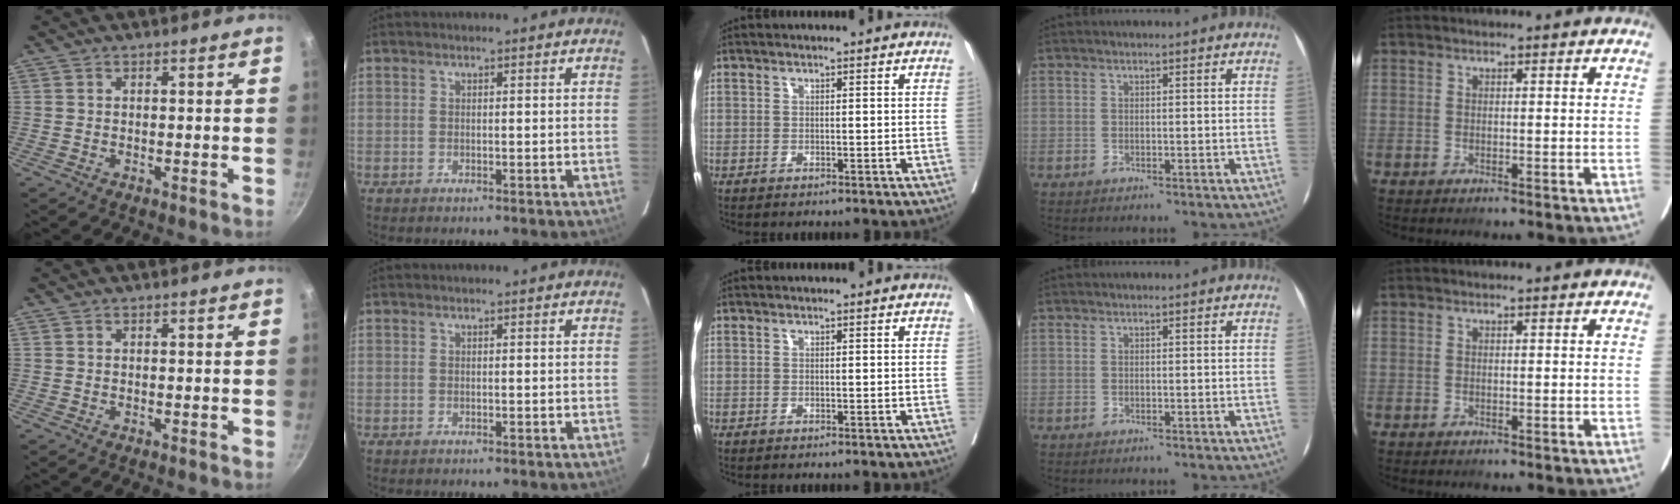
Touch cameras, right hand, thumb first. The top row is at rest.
{}